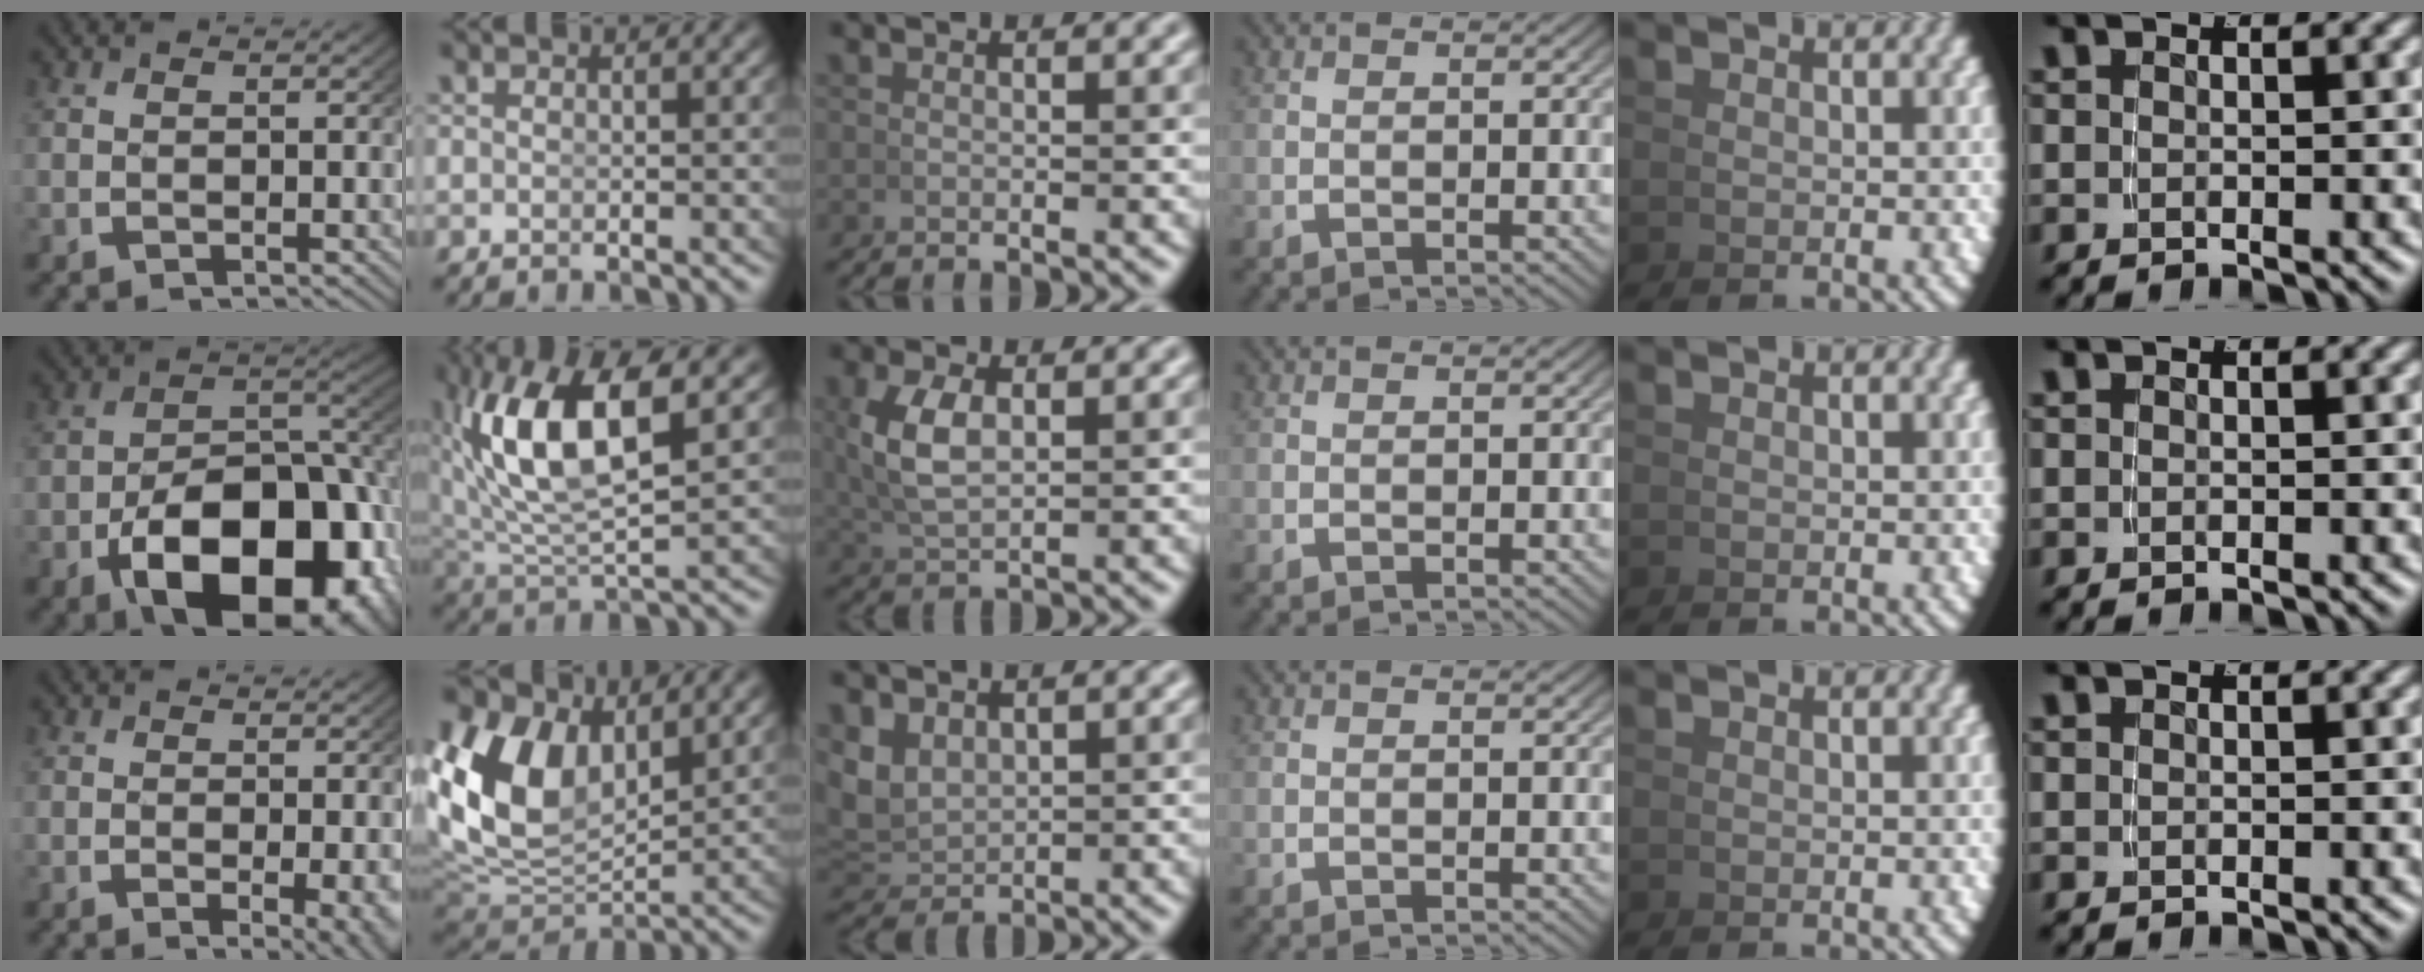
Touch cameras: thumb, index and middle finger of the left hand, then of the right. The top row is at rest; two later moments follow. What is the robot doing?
{"motion": "lift_and_place", "object": "bowl"}